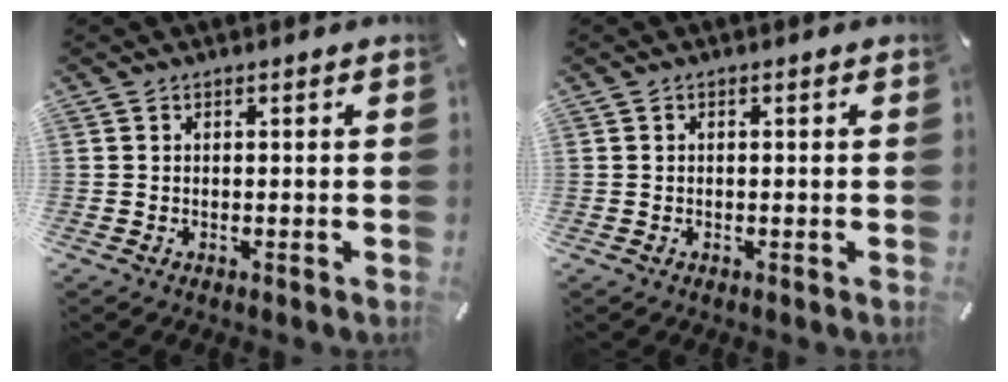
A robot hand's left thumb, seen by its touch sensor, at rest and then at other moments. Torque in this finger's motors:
{"motor_torque": [0.01, 0.10, 0.07, 0.02, 0.06]}